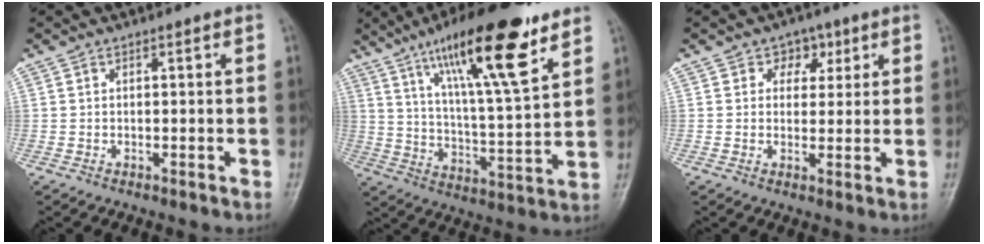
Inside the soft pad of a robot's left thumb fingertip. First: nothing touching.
{"total": 20.6, "force": [12.2, 4.2, 16.0], "torque": [-0.244, -0.049, 0.207]}
{"total": 4.4, "force": [1.9, 3.6, 1.5], "torque": [0.015, -0.002, 0.023]}